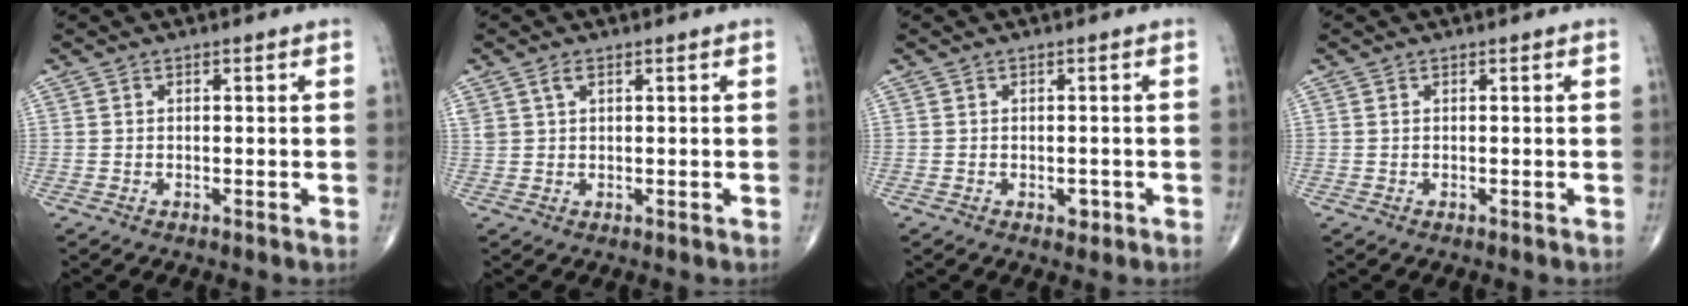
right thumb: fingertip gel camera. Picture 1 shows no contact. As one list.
[{"total": 2.0, "force": [1.1, 1.1, 1.3], "torque": [-0.031, 0.007, 0.027]}, {"total": 1.5, "force": [-0.5, 1.0, 0.9], "torque": [-0.004, 0.000, -0.006]}, {"total": 0.0}]